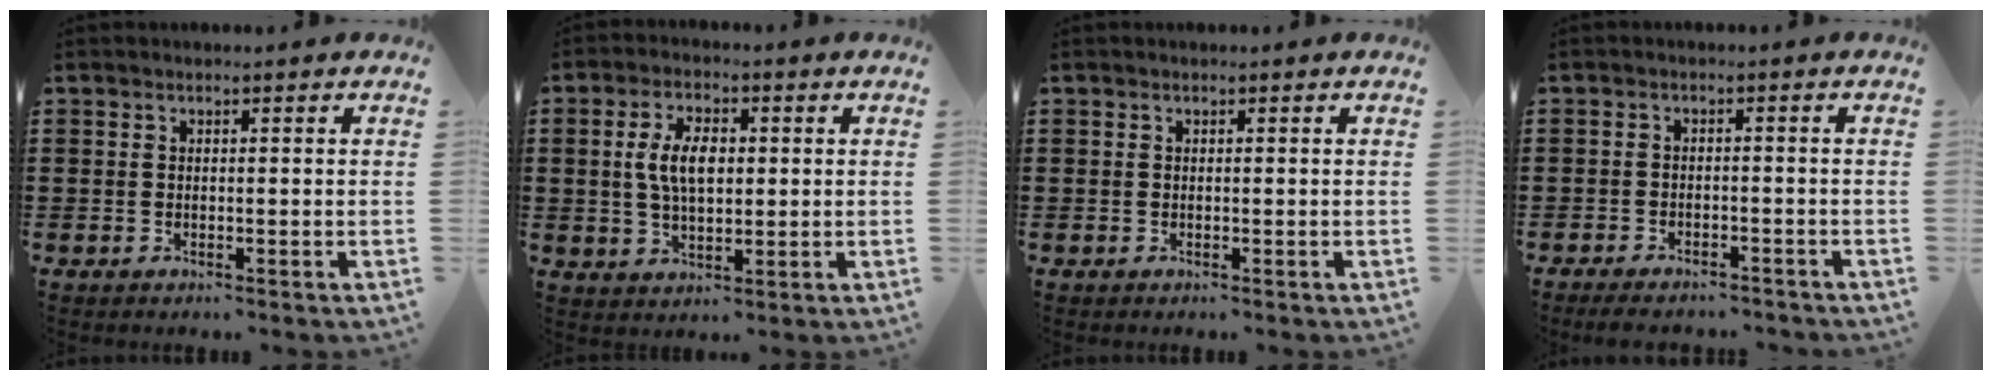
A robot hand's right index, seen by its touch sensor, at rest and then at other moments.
{"total": 6.6, "force": [0.7, 3.4, 5.6], "torque": [-0.113, 0.008, 0.006]}
{"total": 0.0}
{"total": 2.5, "force": [-2.4, 0.4, 0.4], "torque": [-0.017, -0.001, -0.052]}